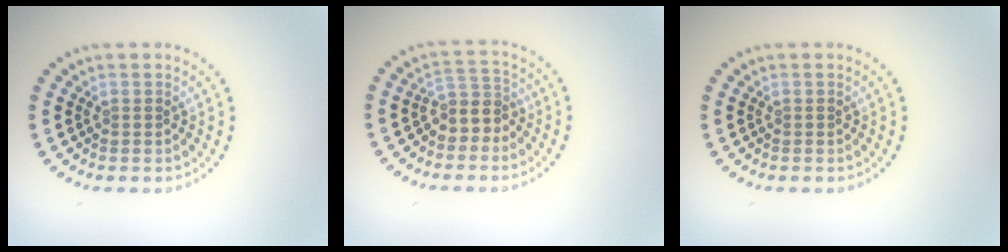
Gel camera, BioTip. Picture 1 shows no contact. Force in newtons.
{"total": 2.8, "press": 2.3, "slide": 1.6}
{"total": 0.0}